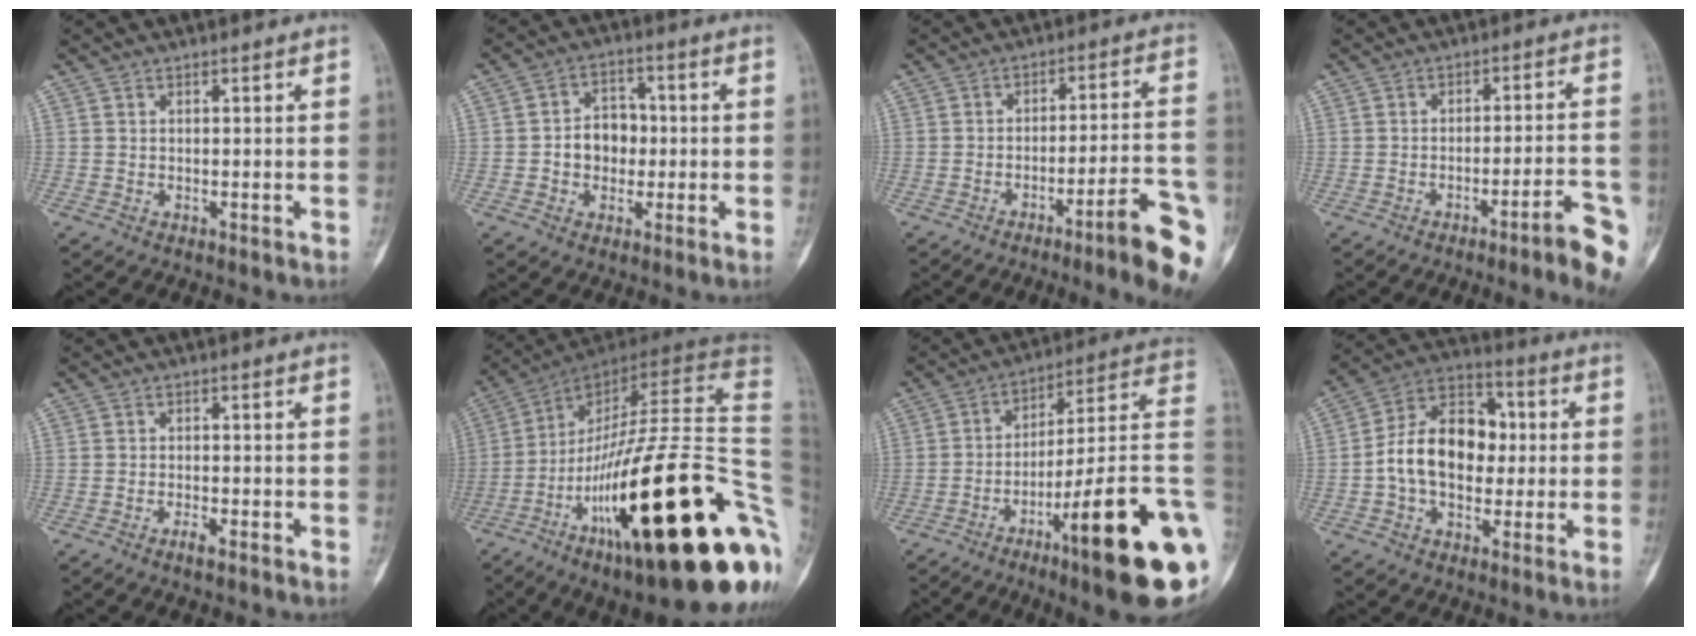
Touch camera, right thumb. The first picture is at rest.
{"total": 8.7, "force": [-0.6, 6.8, 5.4], "torque": [-0.048, 0.025, -0.016]}
{"total": 13.0, "force": [-6.9, 1.6, 10.9], "torque": [-0.141, 0.042, -0.093]}
{"total": 9.3, "force": [-5.1, 1.1, 7.7], "torque": [-0.095, 0.026, -0.067]}
{"total": 1.9, "force": [-1.4, 0.4, 1.2], "torque": [-0.030, 0.005, -0.028]}
{"total": 40.3, "force": [-12.3, 9.3, 37.2], "torque": [-0.485, 0.058, -0.197]}
{"total": 23.9, "force": [-8.2, 2.7, 22.3], "torque": [-0.279, 0.046, -0.123]}
{"total": 15.3, "force": [-0.3, 10.6, 11.0], "torque": [-0.160, 0.039, -0.015]}